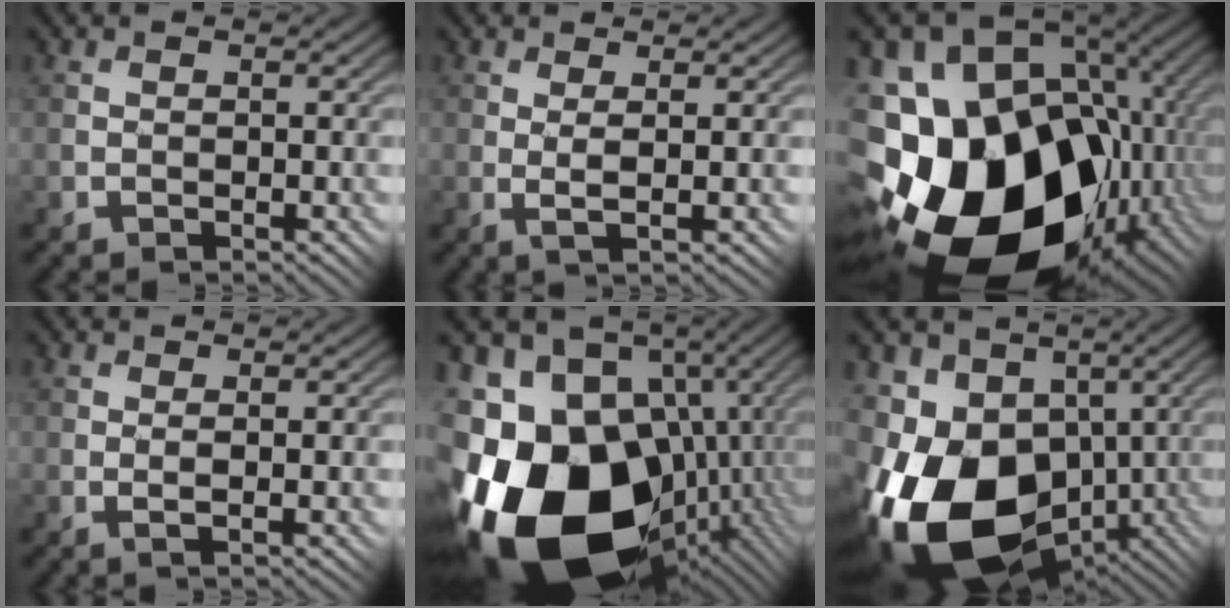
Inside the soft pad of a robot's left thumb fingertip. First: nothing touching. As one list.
[{"total": 2.0, "force": [0.8, -0.8, 1.6], "torque": [-0.032, 0.009, 0.014]}, {"total": 22.0, "force": [-6.5, 16.0, 13.7], "torque": [-0.285, -0.039, -0.083]}, {"total": 1.4, "force": [0.3, -0.4, 1.3], "torque": [-0.020, 0.008, 0.004]}, {"total": 21.8, "force": [-6.6, 14.7, 14.6], "torque": [-0.313, -0.043, -0.089]}, {"total": 18.7, "force": [-5.6, 12.7, 12.5], "torque": [-0.292, -0.039, -0.079]}]